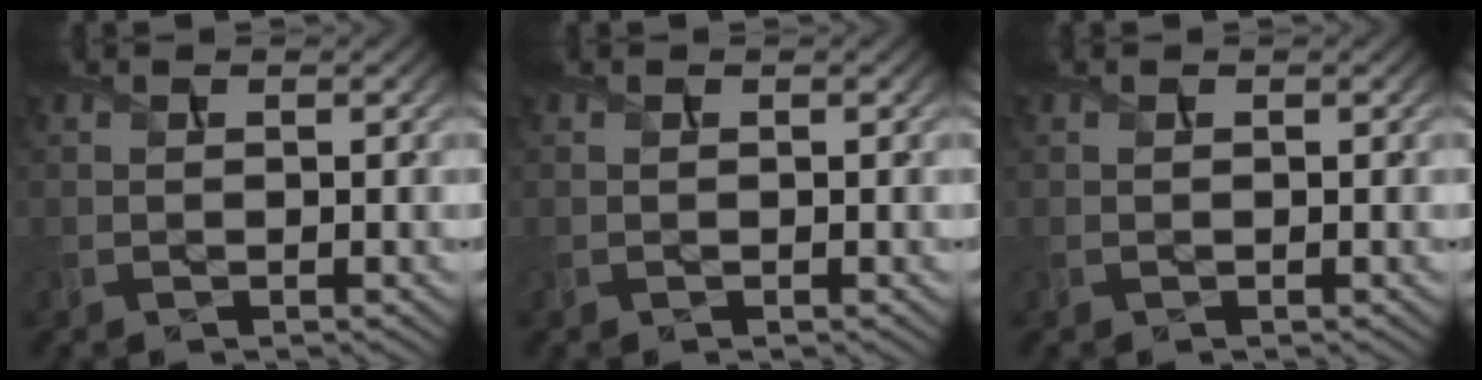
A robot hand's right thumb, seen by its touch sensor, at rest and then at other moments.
{"total": 0.0}
{"total": 0.0}